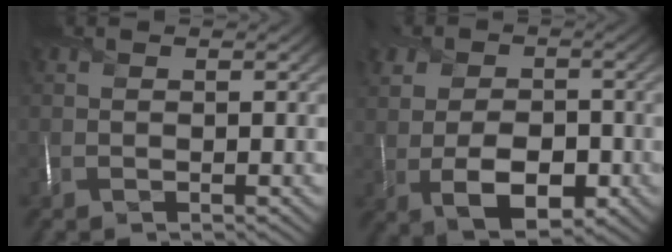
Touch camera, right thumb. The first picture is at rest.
{"total": 9.4, "force": [-1.6, 6.6, 6.5], "torque": [-0.097, -0.002, -0.039]}